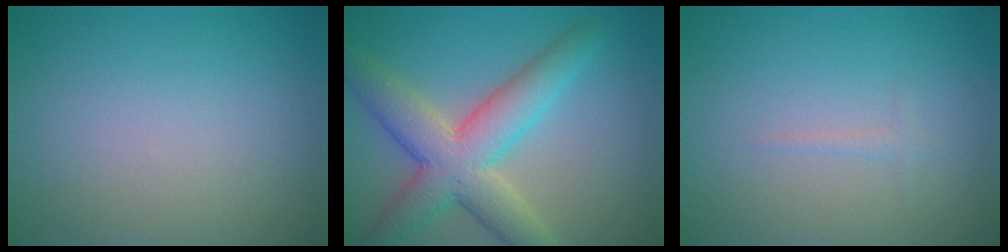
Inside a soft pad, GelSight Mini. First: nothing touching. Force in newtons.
{"total": 7.8, "press": 7.8, "slide": 0.4}
{"total": 0.6, "press": 0.6, "slide": 0.0}